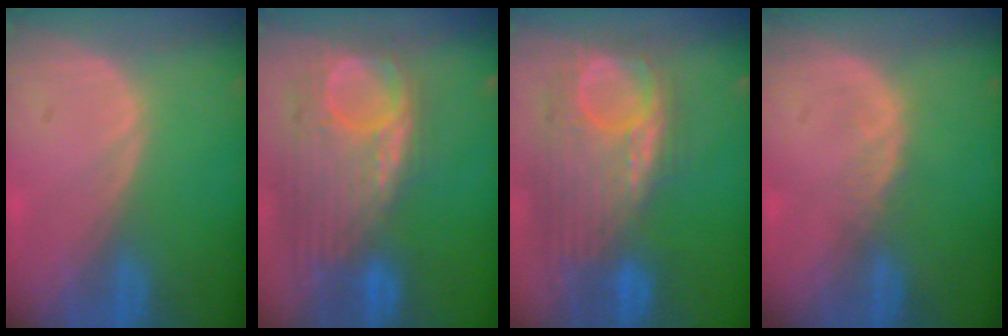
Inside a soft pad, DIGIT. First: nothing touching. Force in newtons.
{"total": 12.2, "press": 10.4, "slide": 6.3}
{"total": 11.5, "press": 10.4, "slide": 4.9}
{"total": 1.1, "press": 1.1, "slide": 0.2}